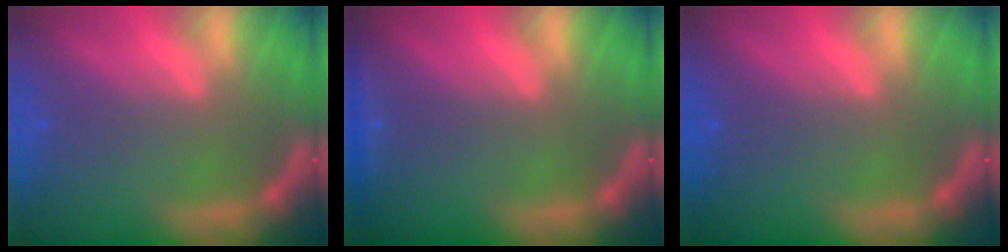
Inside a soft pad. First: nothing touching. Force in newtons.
{"total": 1.4}
{"total": 0.0}